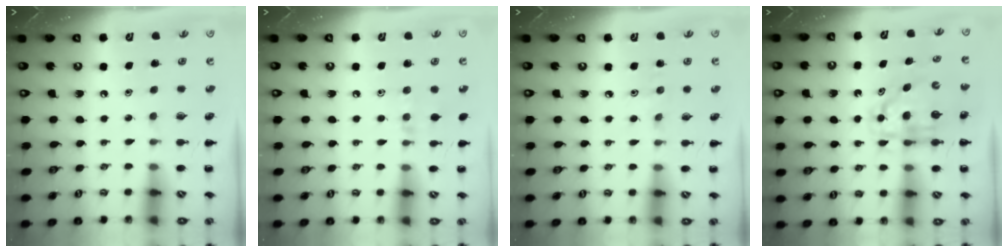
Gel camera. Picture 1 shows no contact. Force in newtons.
{"total": 5.4, "press": 5.1, "slide": 1.9}
{"total": 3.1, "press": 2.8, "slide": 1.2}
{"total": 6.9, "press": 6.8, "slide": 1.4}